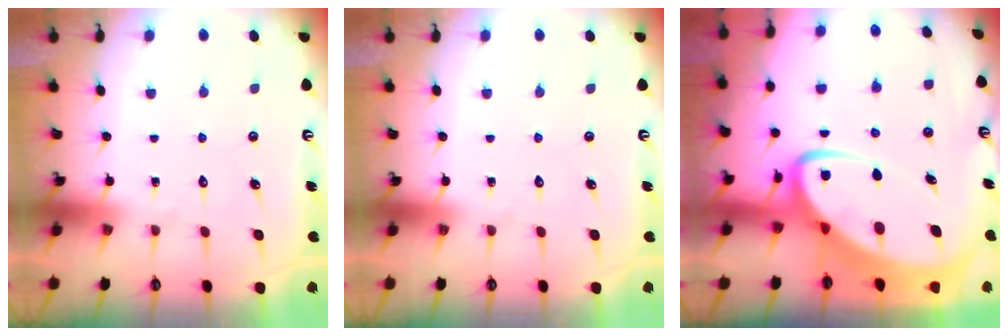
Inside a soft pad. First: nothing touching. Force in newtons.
{"total": 0.0}
{"total": 8.1, "press": 8.0, "slide": 0.9}